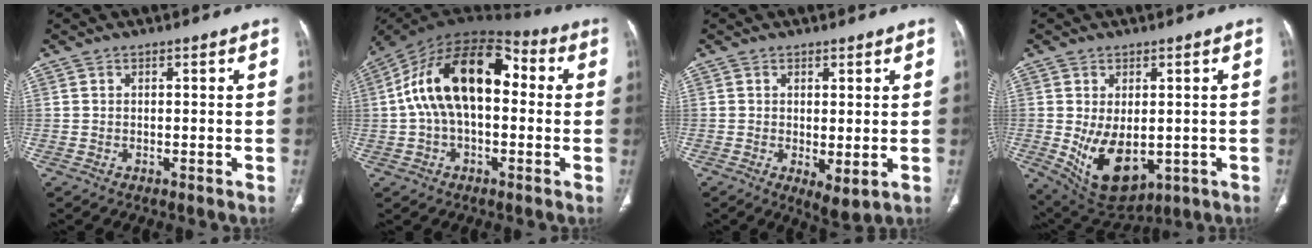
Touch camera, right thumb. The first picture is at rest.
{"total": 19.1, "force": [1.7, 10.7, 15.8], "torque": [-0.270, 0.050, 0.020]}
{"total": 4.0, "force": [-0.5, 1.6, 3.7], "torque": [-0.060, -0.017, -0.001]}
{"total": 11.7, "force": [-1.8, 7.0, 9.3], "torque": [-0.143, -0.013, -0.001]}